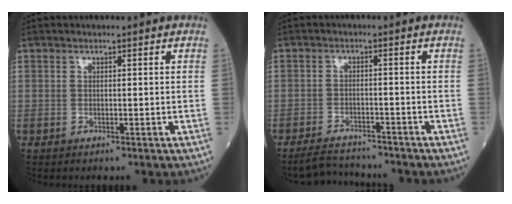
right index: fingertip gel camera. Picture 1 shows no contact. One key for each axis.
{"total": 5.6, "fx": -5.5, "fy": 0.8, "fz": 0.9, "tx": -0.018, "ty": -0.009, "tz": -0.090}